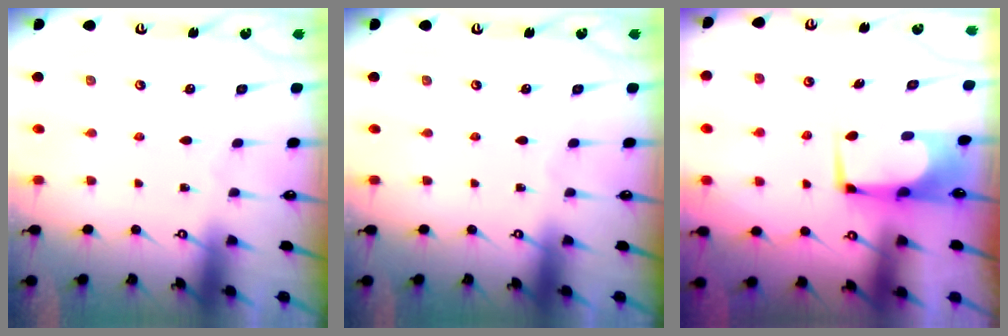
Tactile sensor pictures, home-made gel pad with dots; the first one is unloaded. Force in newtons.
{"total": 0.0}
{"total": 0.0}